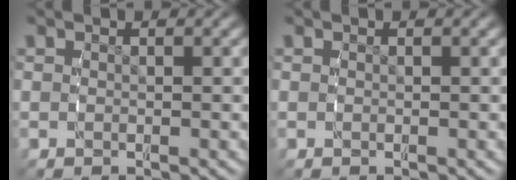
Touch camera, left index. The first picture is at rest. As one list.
[{"total": 0.0}]